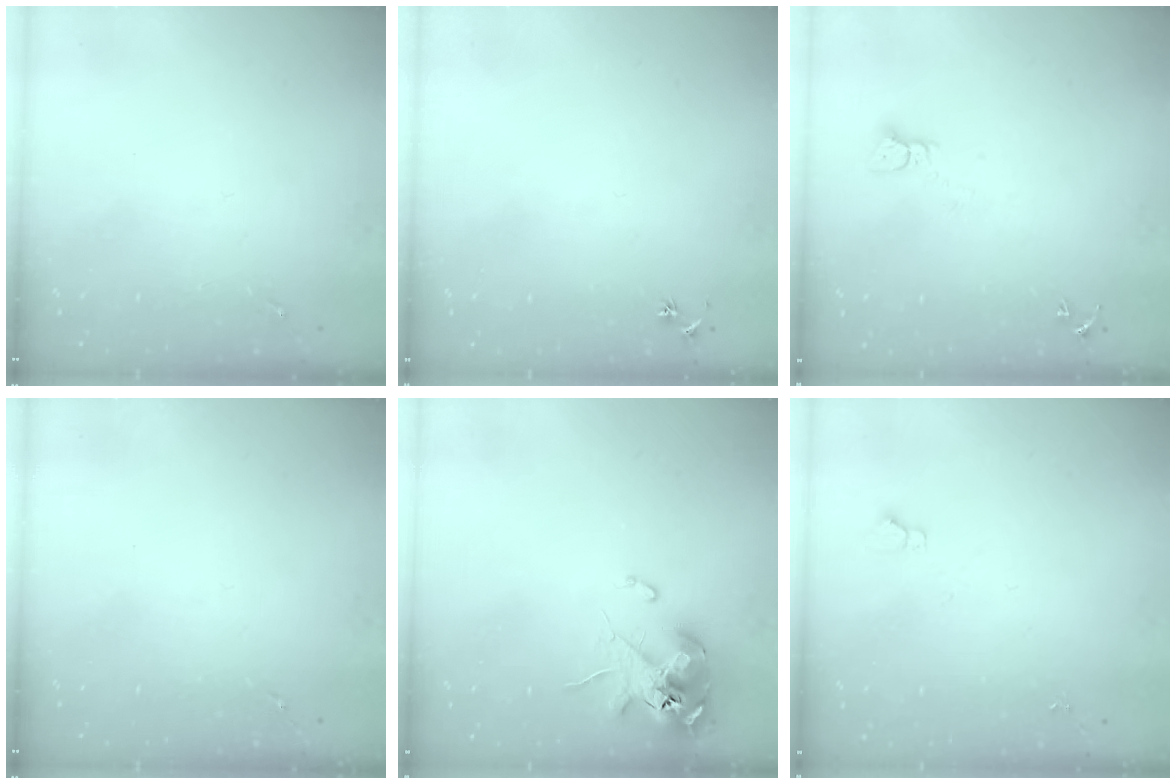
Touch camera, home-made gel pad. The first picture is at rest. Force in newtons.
{"total": 2.5, "press": 2.5, "slide": 0.3}
{"total": 2.1, "press": 2.1, "slide": 0.2}
{"total": 0.0}
{"total": 11.6, "press": 11.4, "slide": 2.1}
{"total": 3.5, "press": 3.5, "slide": 0.4}